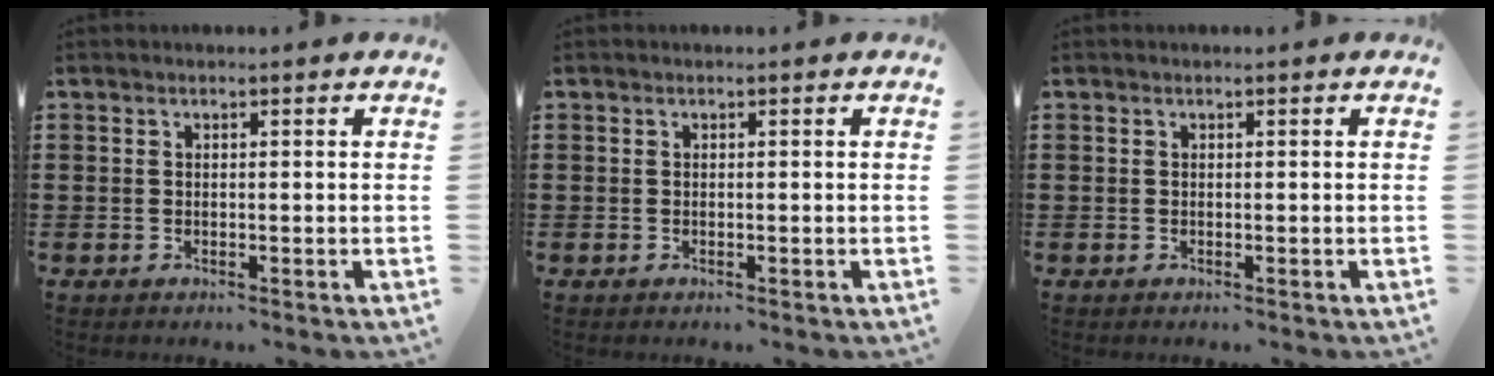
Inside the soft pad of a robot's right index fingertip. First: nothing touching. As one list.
[{"total": 0.0}, {"total": 0.0}]